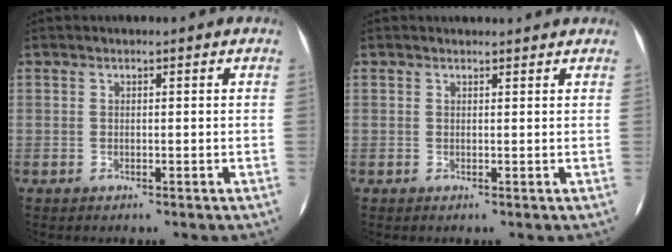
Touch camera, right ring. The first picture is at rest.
{"total": 2.8, "force": [2.6, 0.5, 0.7], "torque": [-0.019, 0.009, 0.029]}